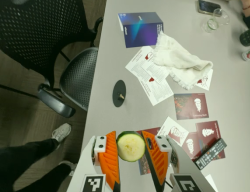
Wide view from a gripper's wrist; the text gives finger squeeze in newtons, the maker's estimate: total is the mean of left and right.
{"total": 9.9, "left": 9.7, "right": 10.1}